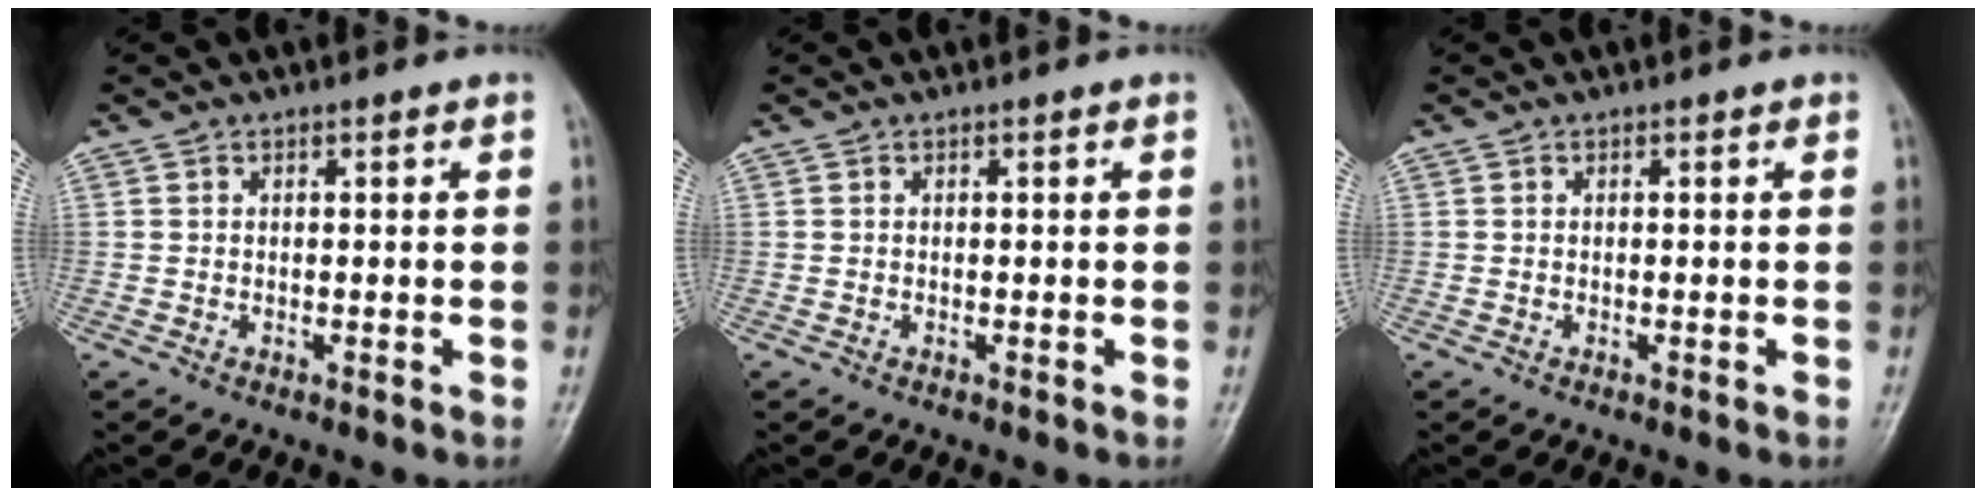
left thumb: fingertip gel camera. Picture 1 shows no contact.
{"total": 0.0}
{"total": 0.0}